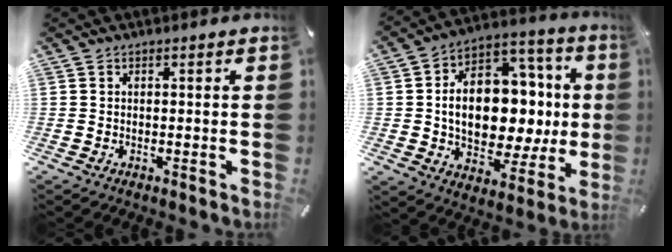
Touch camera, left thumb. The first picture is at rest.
{"total": 17.8, "force": [-0.5, 12.9, 12.2], "torque": [-0.205, -0.011, 0.000]}